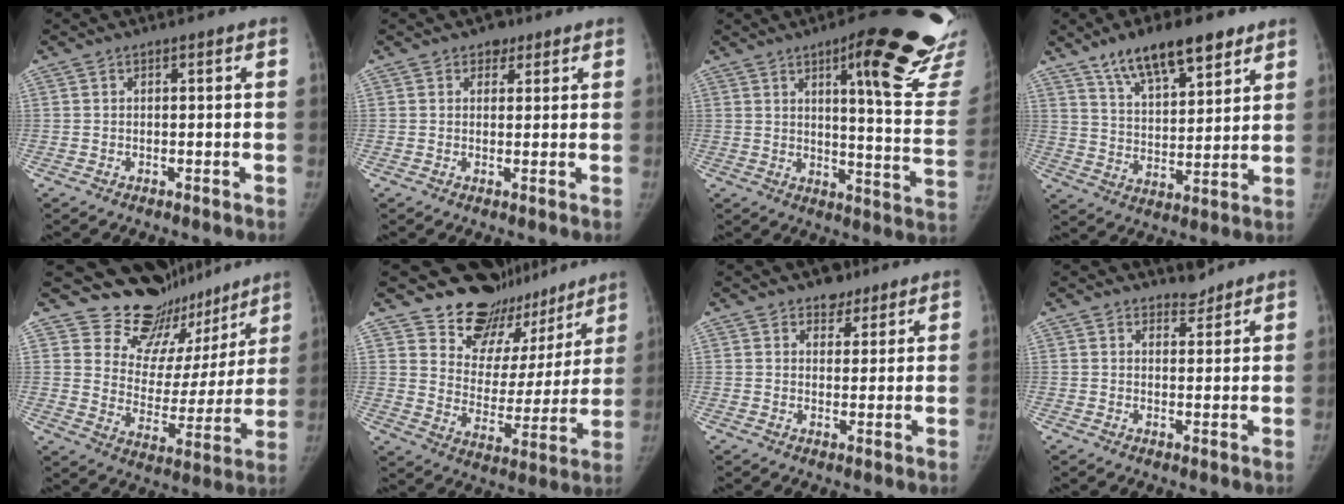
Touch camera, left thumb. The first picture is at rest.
{"total": 2.7, "force": [1.6, 2.0, 0.8], "torque": [0.014, -0.006, 0.018]}
{"total": 24.5, "force": [15.5, 4.9, 18.3], "torque": [-0.193, -0.093, 0.194]}
{"total": 14.9, "force": [9.9, 5.7, 9.4], "torque": [-0.121, -0.044, 0.171]}
{"total": 17.2, "force": [14.9, 8.3, 2.8], "torque": [0.018, -0.121, 0.210]}
{"total": 17.7, "force": [15.0, 9.1, 2.7], "torque": [0.025, -0.126, 0.213]}
{"total": 4.4, "force": [3.2, 2.9, 1.0], "torque": [0.013, -0.018, 0.046]}
{"total": 2.6, "force": [2.3, 1.1, 0.1], "torque": [0.016, -0.019, 0.033]}